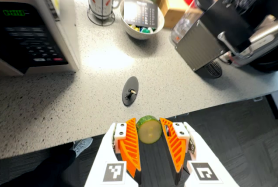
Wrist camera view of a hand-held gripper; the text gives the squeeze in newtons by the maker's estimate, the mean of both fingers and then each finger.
{"total": 8.1, "left": 7.6, "right": 8.6}